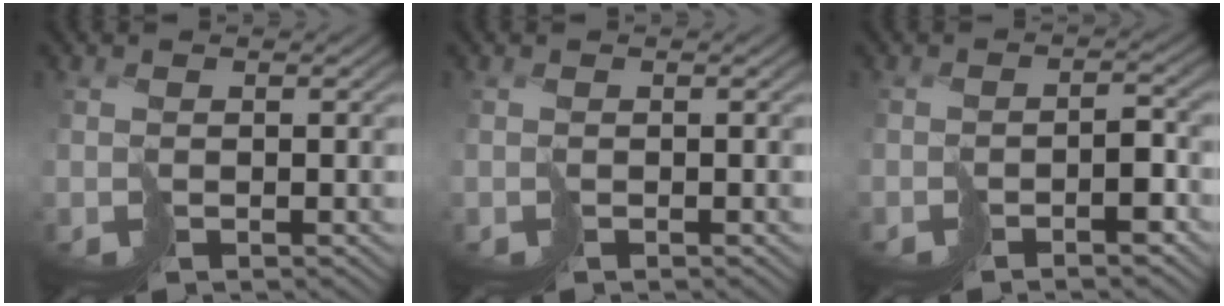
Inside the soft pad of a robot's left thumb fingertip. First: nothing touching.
{"total": 0.0}
{"total": 2.8, "force": [-2.2, 0.8, 1.6], "torque": [-0.010, 0.007, -0.037]}